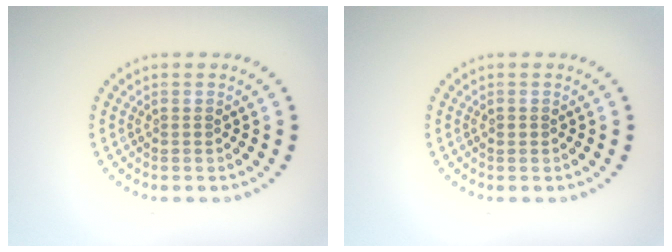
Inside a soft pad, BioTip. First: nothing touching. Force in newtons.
{"total": 0.7, "press": 0.7, "slide": 0.1}